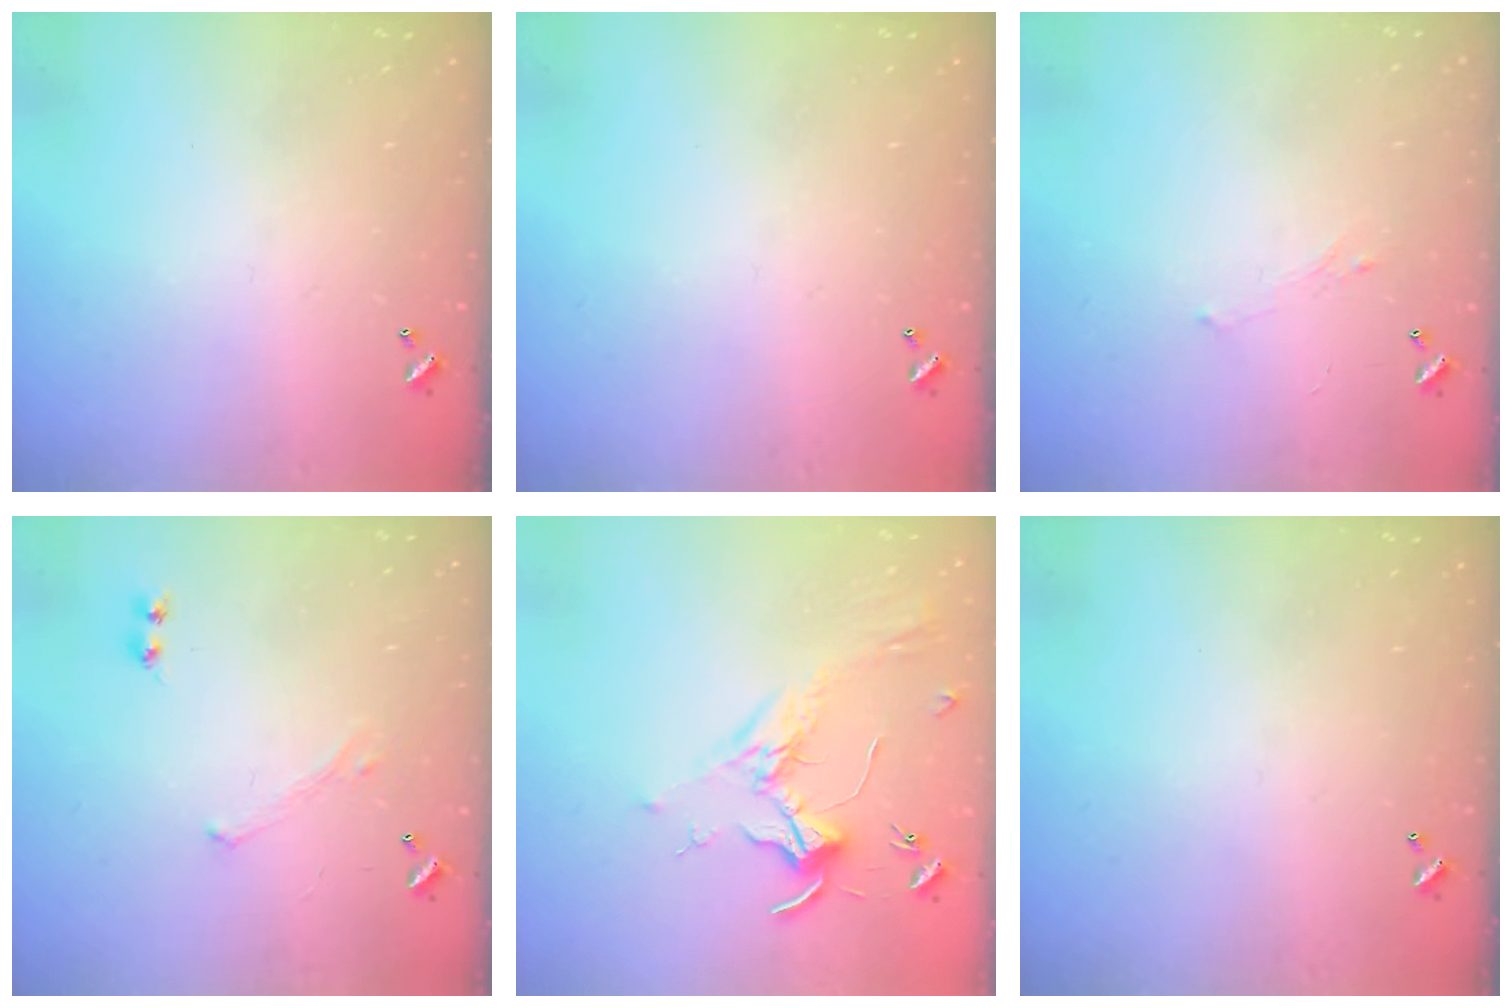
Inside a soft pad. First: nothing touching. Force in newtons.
{"total": 0.0}
{"total": 0.8, "press": 0.6, "slide": 0.6}
{"total": 0.0}
{"total": 1.7, "press": 1.5, "slide": 0.7}
{"total": 0.0}